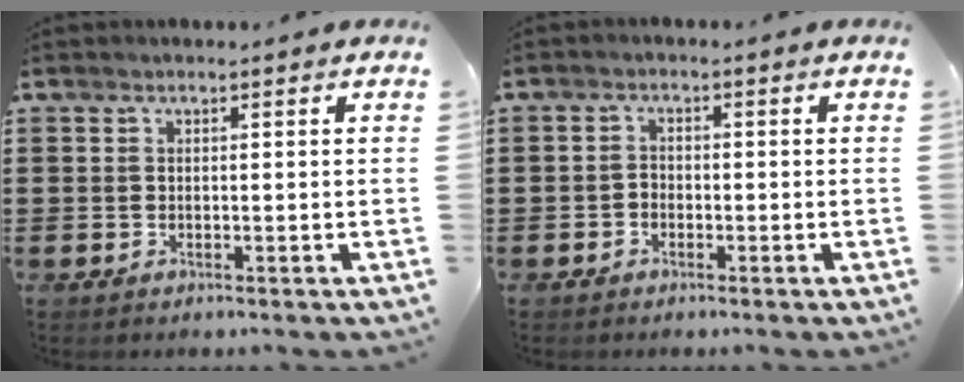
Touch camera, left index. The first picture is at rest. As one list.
[{"total": 1.4, "force": [-1.1, 0.8, 0.2], "torque": [-0.009, 0.005, -0.024]}]